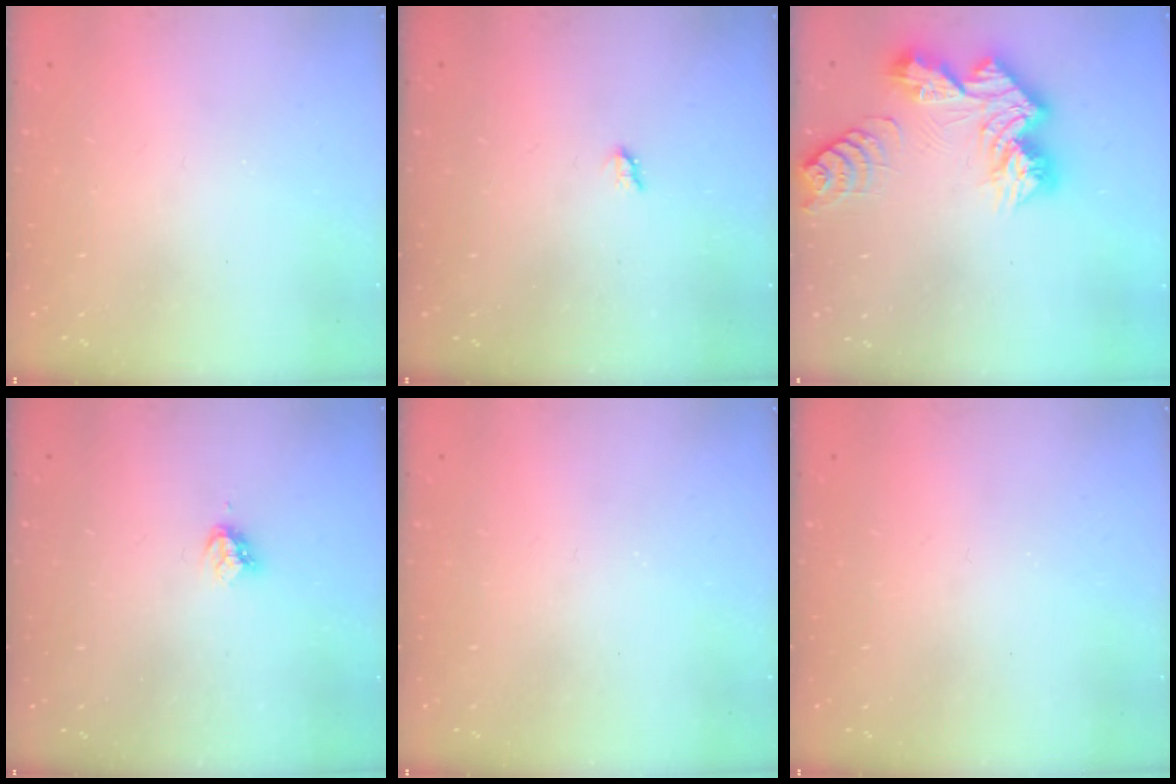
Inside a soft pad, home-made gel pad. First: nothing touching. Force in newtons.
{"total": 1.7, "press": 1.6, "slide": 0.3}
{"total": 13.8, "press": 13.7, "slide": 1.2}
{"total": 3.6, "press": 3.6, "slide": 0.7}
{"total": 0.0}
{"total": 0.0}